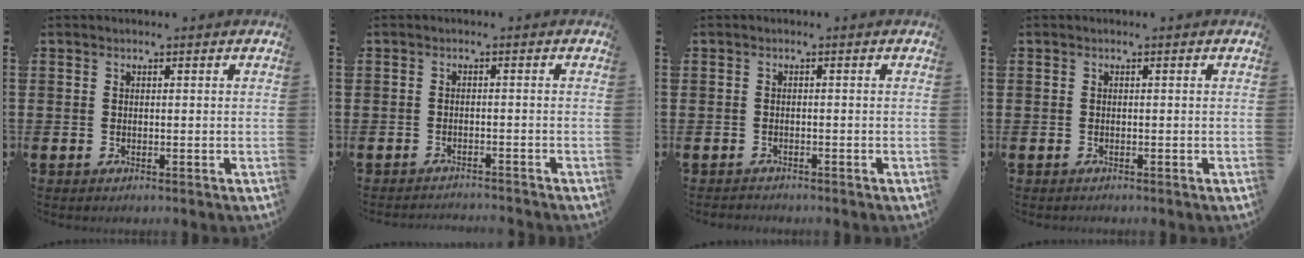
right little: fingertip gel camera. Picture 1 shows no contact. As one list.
[{"total": 1.3, "force": [-1.3, -0.2, -0.1], "torque": [0.000, 0.003, -0.027]}, {"total": 0.7, "force": [-0.7, 0.1, -0.1], "torque": [0.000, -0.001, -0.015]}, {"total": 0.0}]